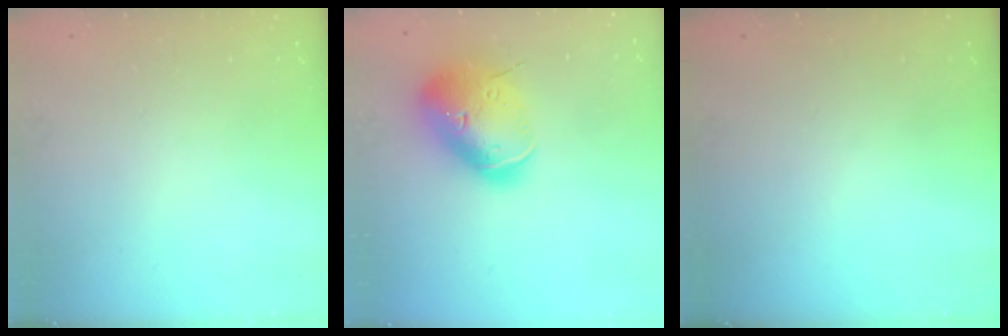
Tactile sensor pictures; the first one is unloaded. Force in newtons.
{"total": 21.2, "press": 20.9, "slide": 3.2}
{"total": 0.0}